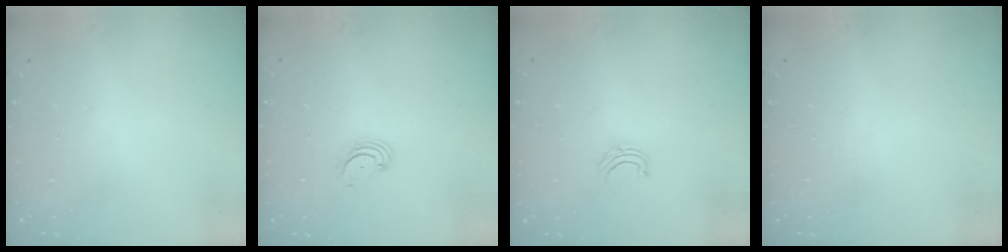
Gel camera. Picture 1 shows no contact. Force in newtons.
{"total": 2.7, "press": 2.7, "slide": 0.3}
{"total": 4.8, "press": 4.8, "slide": 0.3}
{"total": 0.0}